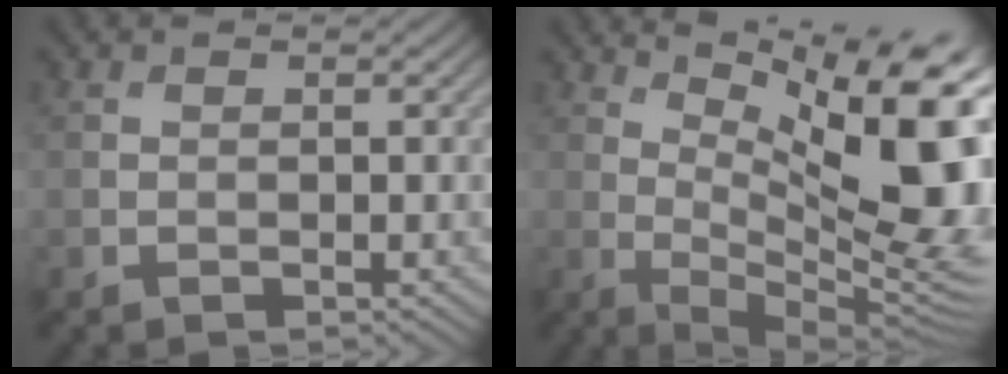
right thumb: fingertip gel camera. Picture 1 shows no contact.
{"total": 17.0, "force": [5.3, 5.9, 15.0], "torque": [-0.215, 0.015, 0.092]}